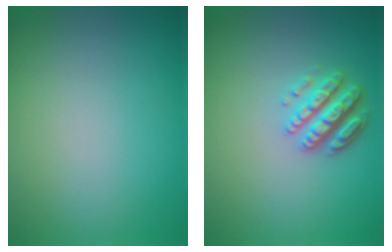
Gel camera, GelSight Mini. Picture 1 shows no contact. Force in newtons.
{"total": 3.5, "press": 3.0, "slide": 1.8}